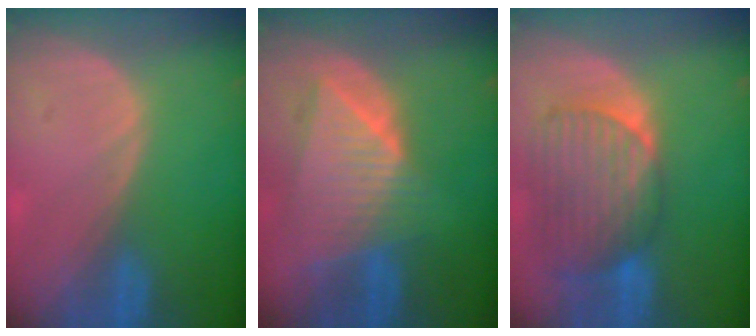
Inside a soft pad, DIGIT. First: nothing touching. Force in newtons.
{"total": 9.1, "press": 8.0, "slide": 4.3}
{"total": 9.7, "press": 8.5, "slide": 4.7}